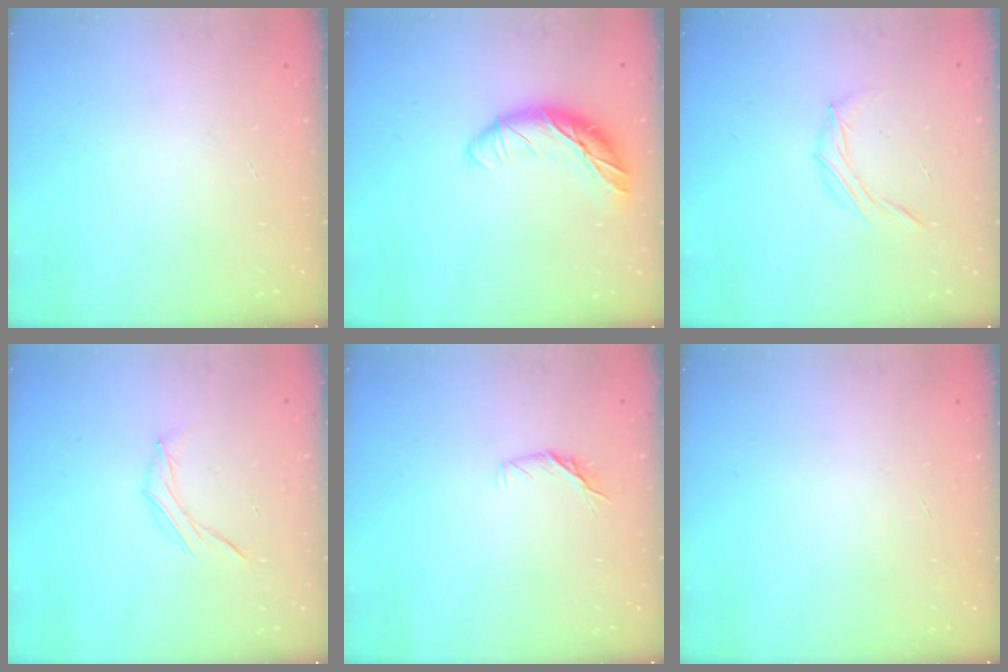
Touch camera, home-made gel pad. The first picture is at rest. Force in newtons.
{"total": 12.1, "press": 12.0, "slide": 0.9}
{"total": 5.5, "press": 5.4, "slide": 1.3}
{"total": 6.8, "press": 6.6, "slide": 1.9}
{"total": 5.3, "press": 5.2, "slide": 1.1}
{"total": 0.0}